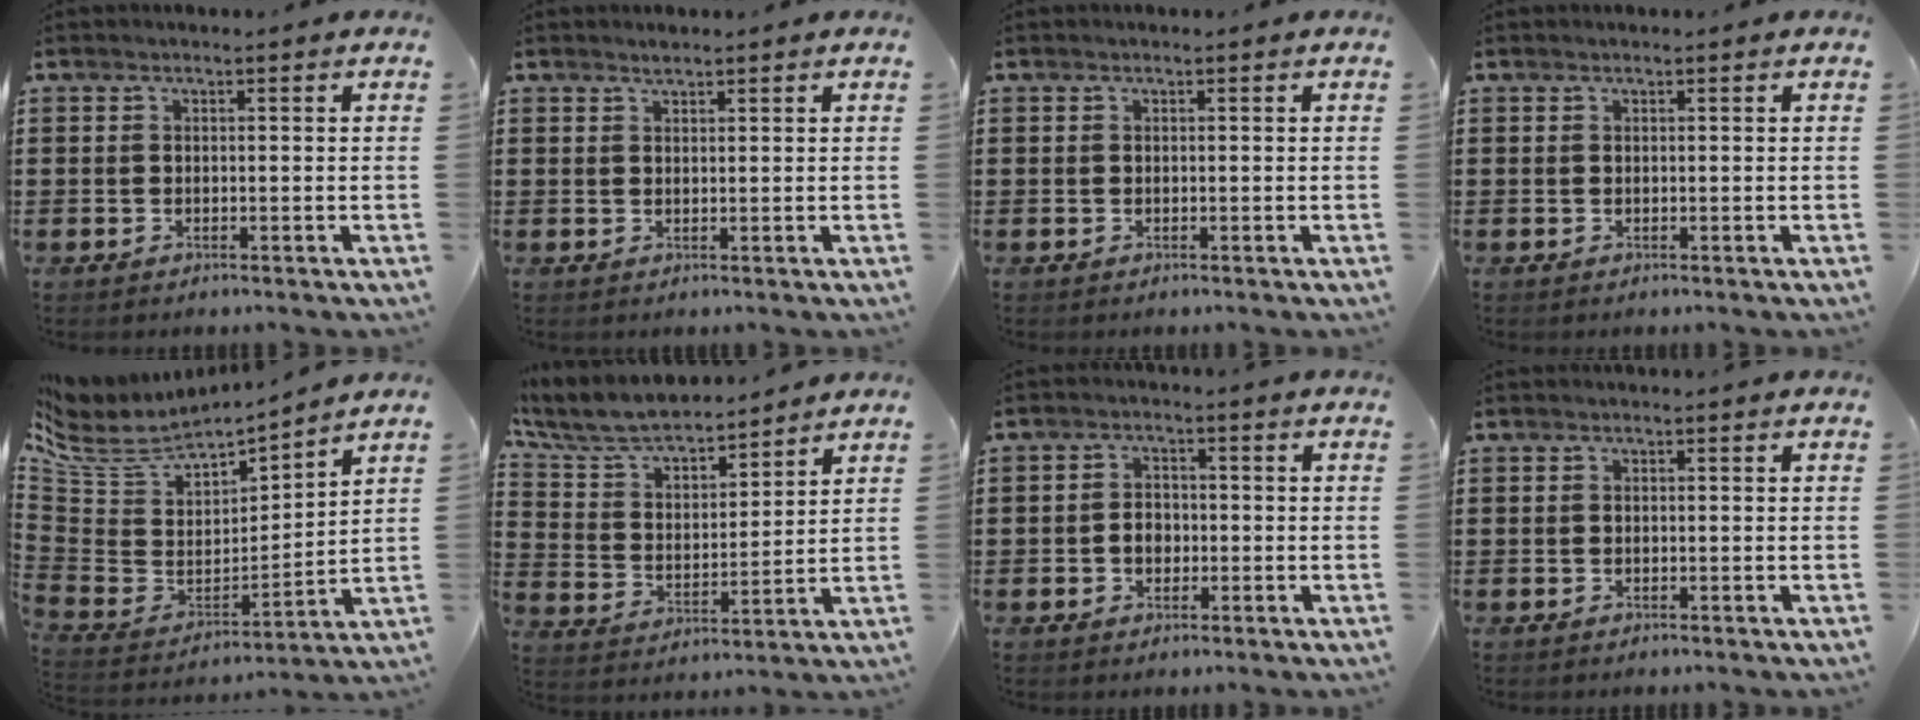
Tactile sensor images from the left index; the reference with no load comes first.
{"total": 1.2, "force": [1.1, 0.2, 0.3], "torque": [-0.006, 0.000, 0.022]}
{"total": 0.0}
{"total": 0.0}
{"total": 6.4, "force": [4.5, 3.1, 3.2], "torque": [-0.096, -0.043, 0.074]}
{"total": 7.6, "force": [6.9, 1.7, 2.7], "torque": [-0.086, -0.041, 0.120]}
{"total": 2.7, "force": [-0.7, 2.1, 1.6], "torque": [-0.034, 0.004, -0.015]}
{"total": 0.0}